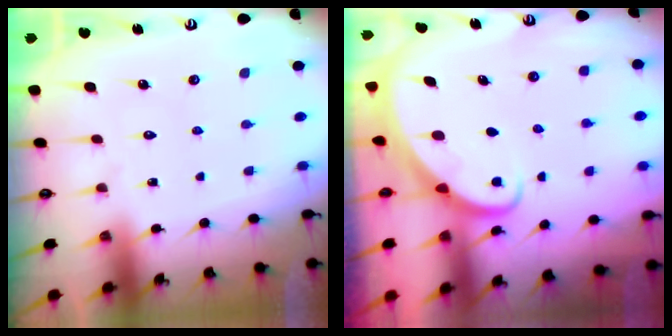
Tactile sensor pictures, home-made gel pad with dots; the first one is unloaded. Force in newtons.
{"total": 2.2, "press": 2.2, "slide": 0.2}